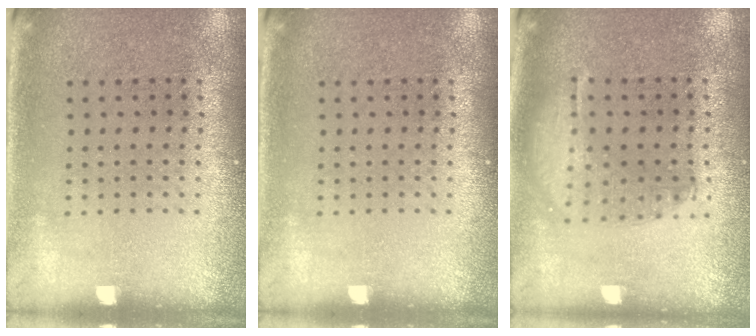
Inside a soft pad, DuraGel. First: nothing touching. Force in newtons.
{"total": 0.0}
{"total": 1.4, "press": 1.3, "slide": 0.5}